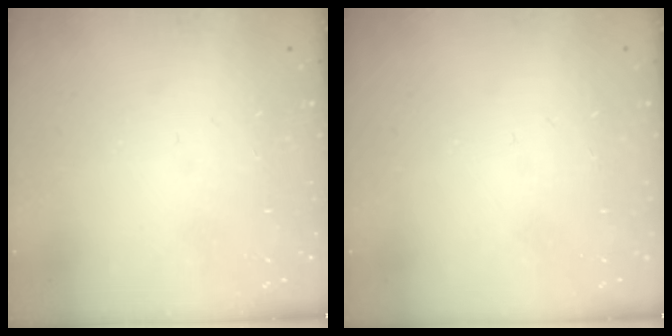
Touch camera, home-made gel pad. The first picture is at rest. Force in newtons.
{"total": 0.0}